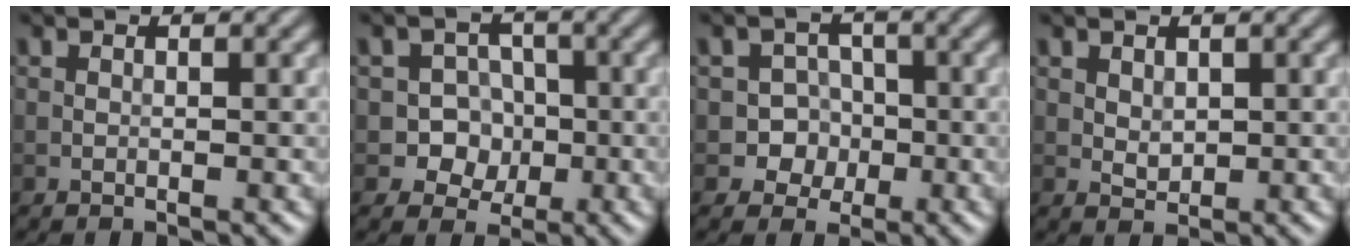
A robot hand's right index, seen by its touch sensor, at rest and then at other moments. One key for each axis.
{"total": 4.3, "fx": -1.0, "fy": 3.9, "fz": 1.5, "tx": 0.005, "ty": 0.007, "tz": -0.034}
{"total": 3.5, "fx": -1.1, "fy": 3.3, "fz": 0.8, "tx": 0.014, "ty": 0.008, "tz": -0.033}
{"total": 1.2, "fx": 0.5, "fy": 0.9, "fz": 0.6, "tx": -0.013, "ty": -0.004, "tz": 0.014}